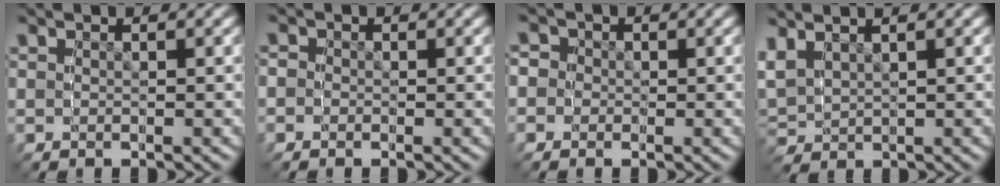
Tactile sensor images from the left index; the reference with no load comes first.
{"total": 1.4, "force": [-0.9, 0.5, -1.0], "torque": [0.008, -0.019, -0.010]}
{"total": 3.5, "force": [0.1, 3.5, -0.1], "torque": [-0.010, -0.016, 0.005]}
{"total": 3.3, "force": [1.4, 2.6, 1.5], "torque": [-0.053, 0.006, 0.031]}